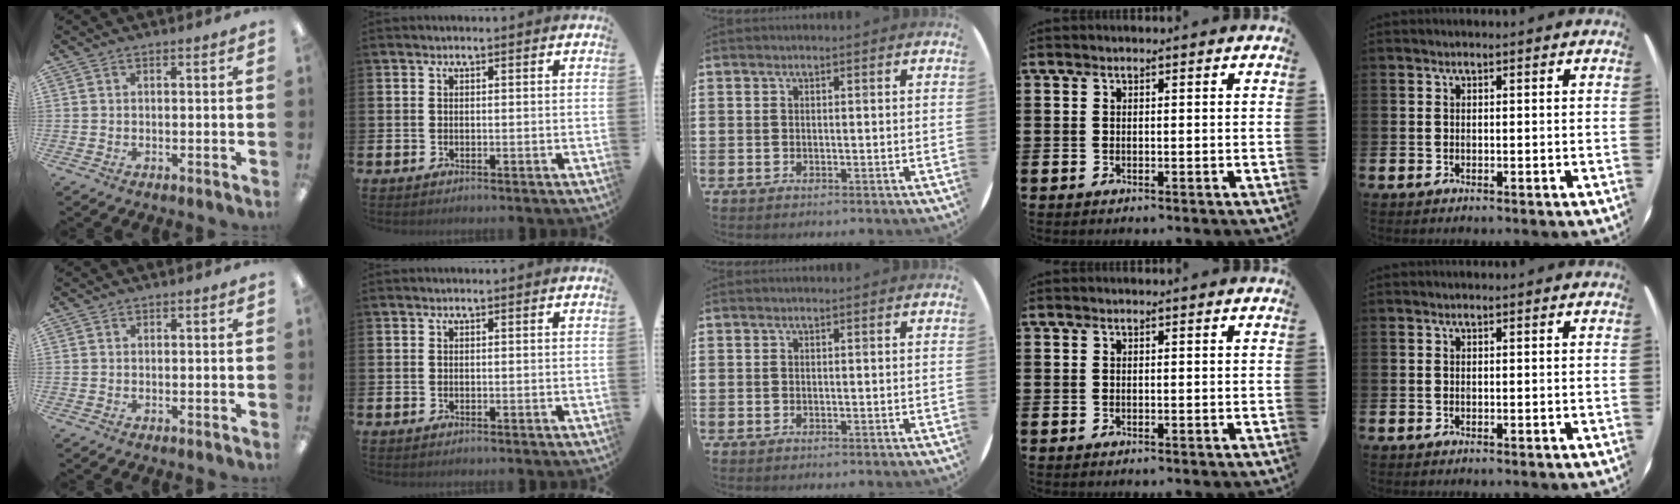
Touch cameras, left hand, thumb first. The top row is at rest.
{}